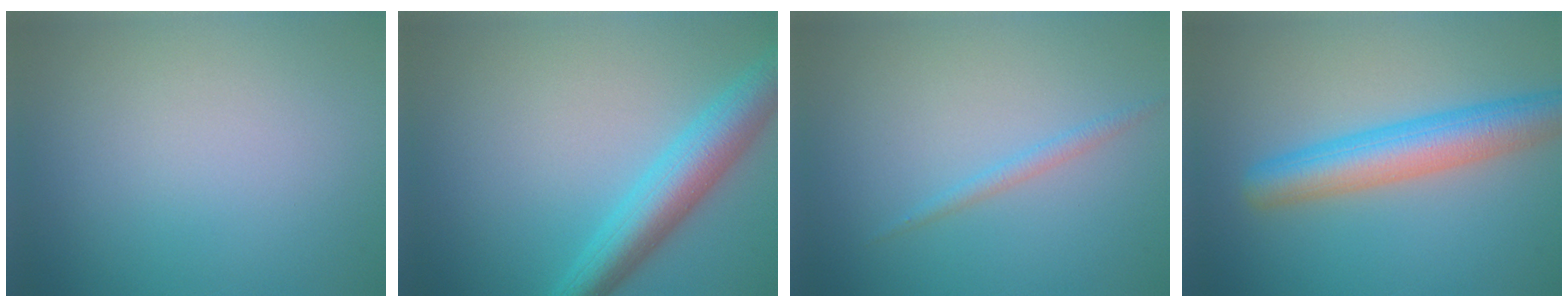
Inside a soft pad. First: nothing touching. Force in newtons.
{"total": 5.6, "press": 5.6, "slide": 0.2}
{"total": 1.1, "press": 1.1, "slide": 0.0}
{"total": 5.8, "press": 5.8, "slide": 0.2}